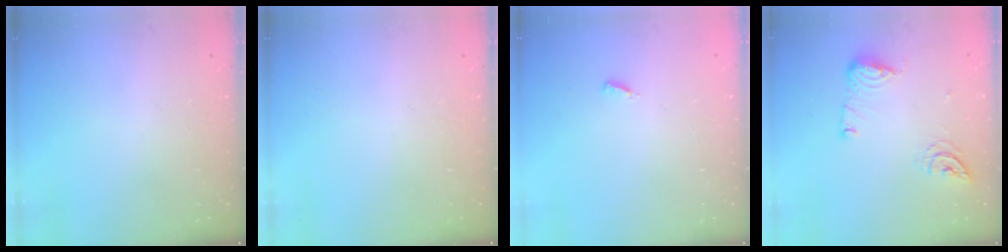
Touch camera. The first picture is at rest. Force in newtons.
{"total": 0.0}
{"total": 3.2, "press": 3.2, "slide": 0.5}
{"total": 10.0, "press": 10.0, "slide": 0.8}